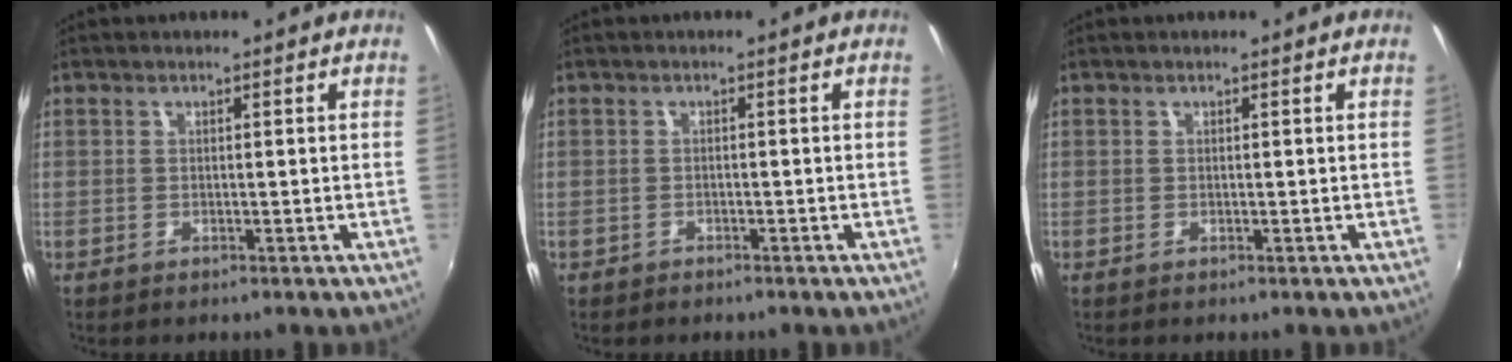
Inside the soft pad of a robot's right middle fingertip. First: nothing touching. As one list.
[{"total": 1.4, "force": [-1.1, 0.8, 0.2], "torque": [-0.009, -0.002, -0.017]}, {"total": 0.0}]